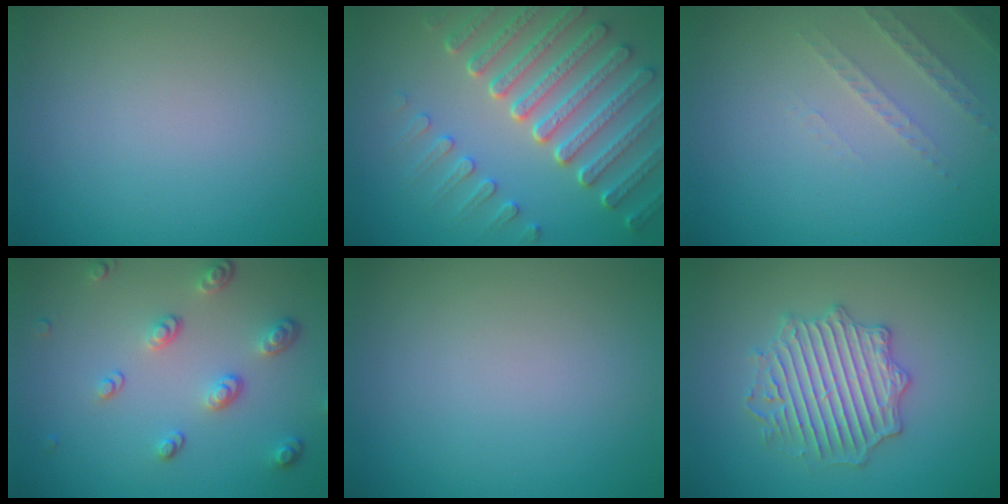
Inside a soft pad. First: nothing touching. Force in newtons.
{"total": 7.4, "press": 5.7, "slide": 4.7}
{"total": 1.9, "press": 1.8, "slide": 0.6}
{"total": 3.4, "press": 2.5, "slide": 2.3}
{"total": 0.0}
{"total": 4.1, "press": 4.1, "slide": 0.6}